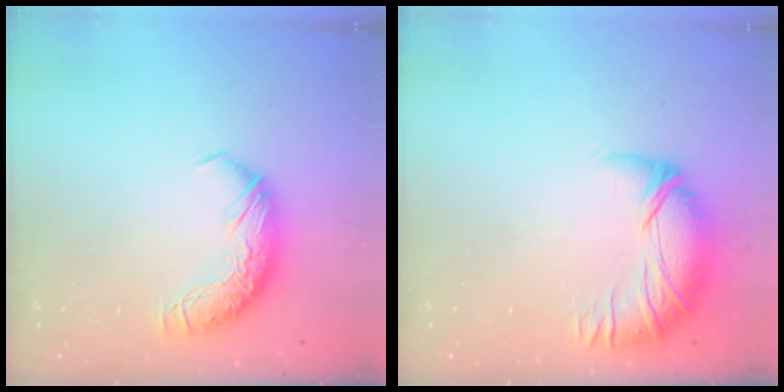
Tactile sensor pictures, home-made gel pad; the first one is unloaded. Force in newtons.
{"total": 3.3, "press": 2.4, "slide": 2.2}